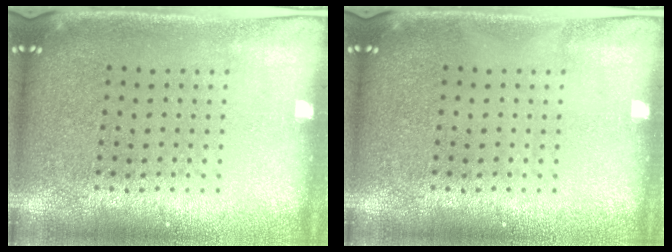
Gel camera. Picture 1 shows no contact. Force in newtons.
{"total": 0.0}